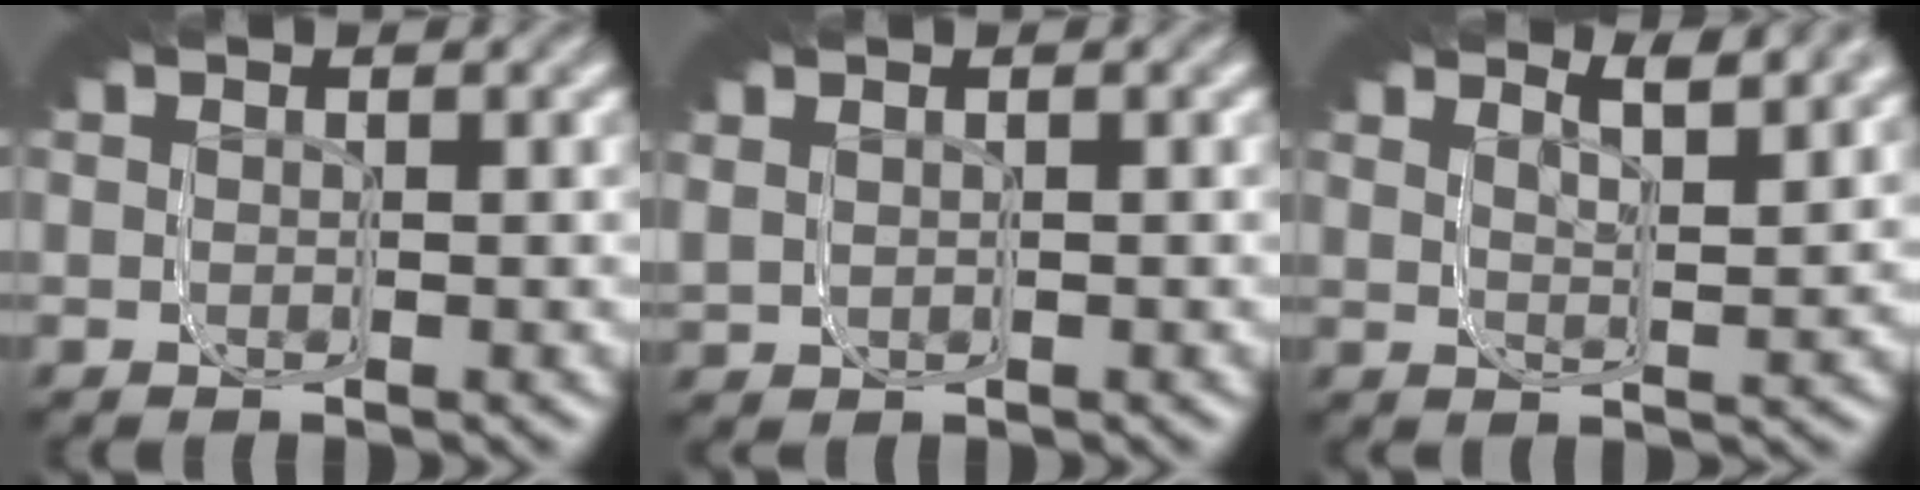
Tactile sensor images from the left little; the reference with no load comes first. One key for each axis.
{"total": 2.8, "fx": 0.3, "fy": 2.5, "fz": 1.1, "tx": -0.040, "ty": -0.005, "tz": 0.005}
{"total": 4.0, "fx": 4.0, "fy": -0.7, "fz": 0.0, "tx": -0.024, "ty": 0.035, "tz": 0.048}